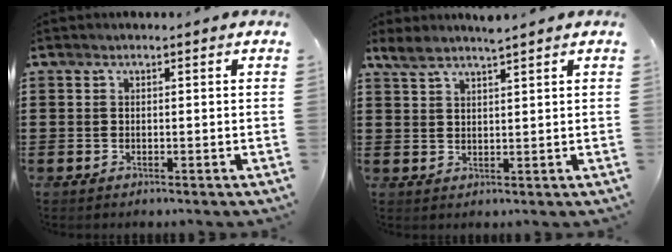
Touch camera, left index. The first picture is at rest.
{"total": 3.1, "force": [2.8, 0.0, 1.3], "torque": [-0.033, -0.002, 0.054]}